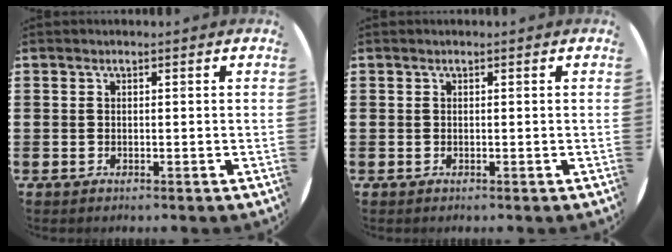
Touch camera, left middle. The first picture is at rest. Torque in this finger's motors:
{"motor_torque": [0.26, -0.14, -0.03, 0.00]}